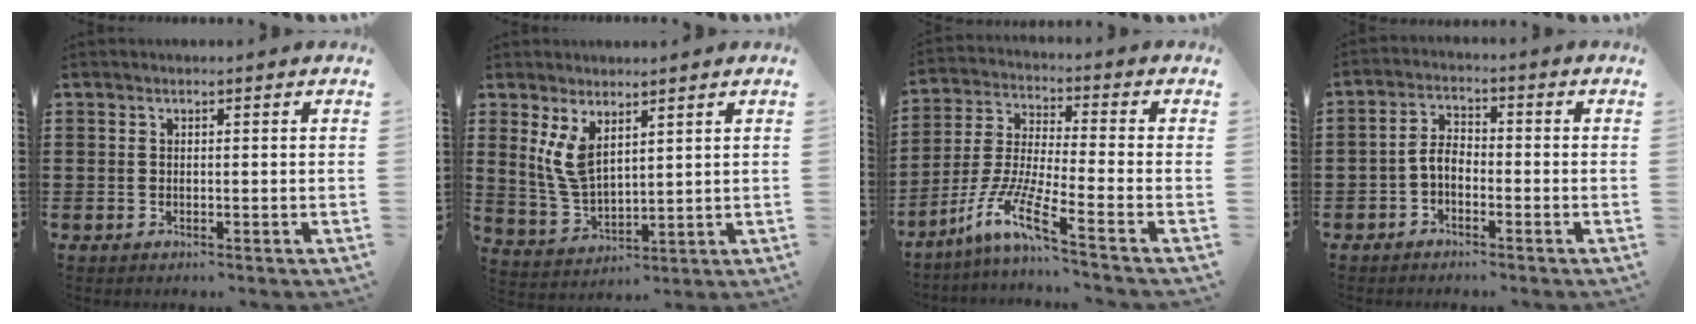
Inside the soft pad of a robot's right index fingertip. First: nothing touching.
{"total": 6.6, "force": [3.1, 3.2, 4.9], "torque": [-0.126, -0.010, 0.052]}
{"total": 9.2, "force": [-6.4, 0.4, 6.6], "torque": [-0.168, -0.022, -0.137]}
{"total": 3.5, "force": [-1.6, 2.0, 2.4], "torque": [-0.060, 0.004, -0.037]}